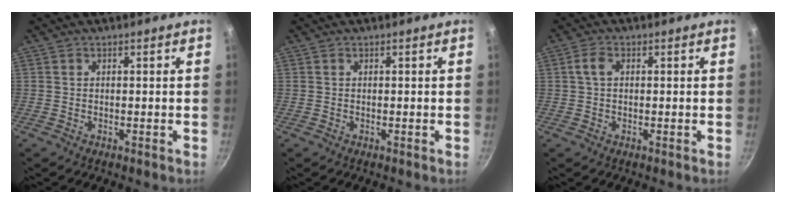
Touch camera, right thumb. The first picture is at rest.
{"total": 0.0}
{"total": 2.6, "force": [0.5, 1.6, 2.0], "torque": [-0.038, 0.007, 0.008]}